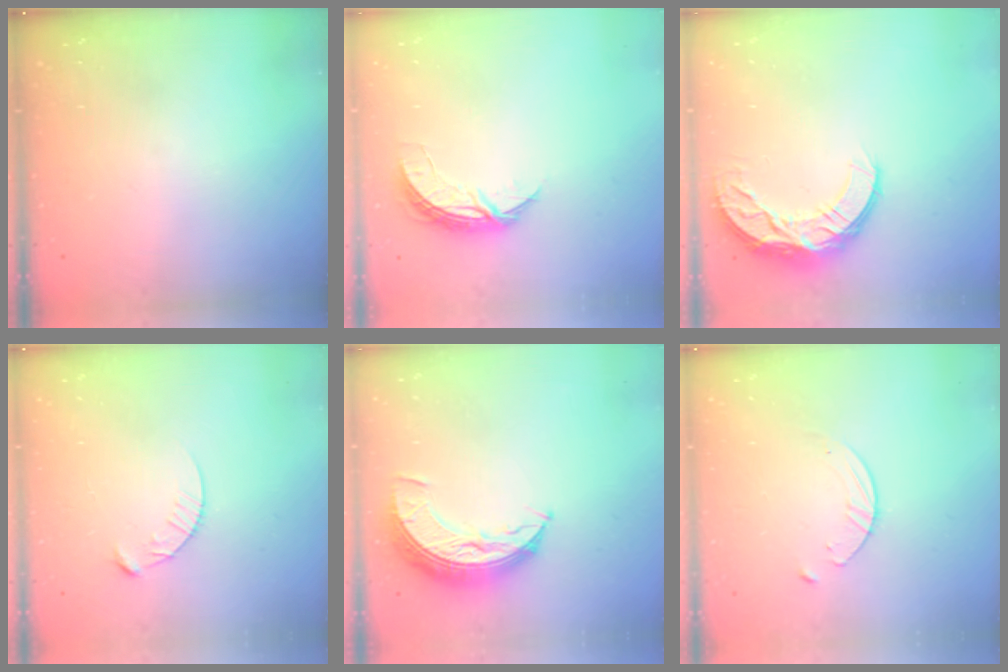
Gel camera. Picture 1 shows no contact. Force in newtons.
{"total": 6.5, "press": 6.5, "slide": 0.5}
{"total": 10.1, "press": 10.1, "slide": 0.7}
{"total": 4.3, "press": 4.3, "slide": 0.4}
{"total": 9.5, "press": 9.5, "slide": 0.5}
{"total": 4.3, "press": 4.3, "slide": 0.5}